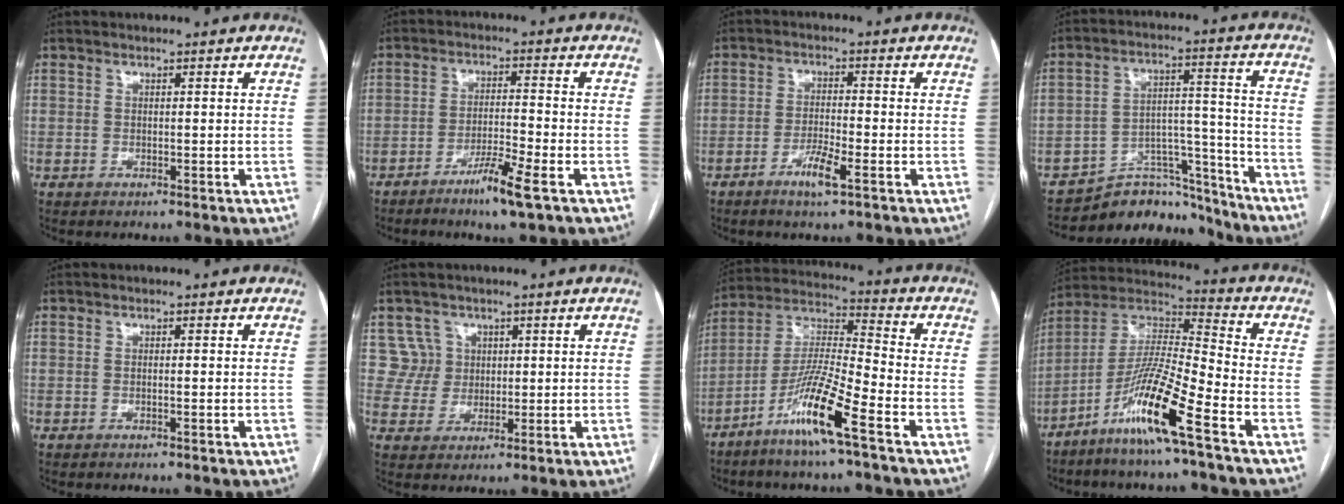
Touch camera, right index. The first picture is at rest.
{"total": 6.4, "force": [-3.9, -0.1, 5.0], "torque": [-0.090, -0.010, -0.072]}
{"total": 4.5, "force": [-2.6, 0.3, 3.7], "torque": [-0.072, -0.004, -0.049]}
{"total": 12.7, "force": [-11.9, 4.1, 0.5], "torque": [0.015, 0.070, -0.185]}
{"total": 0.0}
{"total": 4.8, "force": [1.8, 4.4, -0.5], "torque": [0.021, 0.011, 0.037]}
{"total": 12.5, "force": [-7.1, -0.2, 10.3], "torque": [-0.204, -0.018, -0.144]}
{"total": 13.9, "force": [-7.9, -0.7, 11.4], "torque": [-0.226, -0.016, -0.158]}